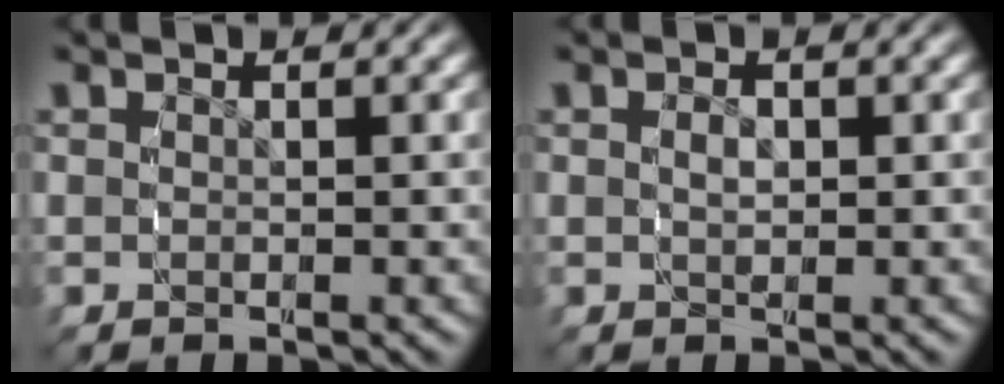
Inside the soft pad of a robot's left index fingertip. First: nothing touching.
{"total": 1.5, "force": [-0.3, 1.0, 1.0], "torque": [-0.023, -0.010, -0.001]}